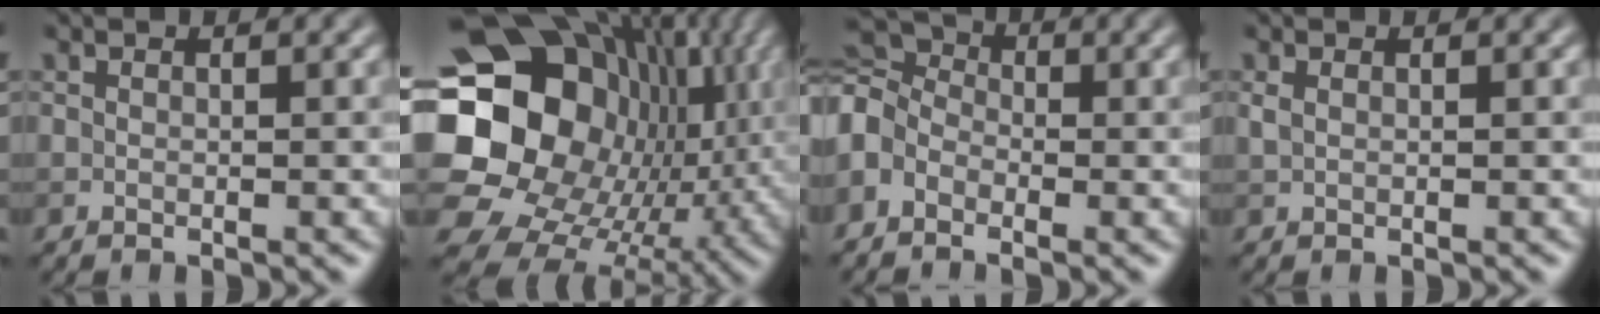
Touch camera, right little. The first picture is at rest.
{"total": 21.9, "force": [2.4, 18.4, 11.7], "torque": [-0.214, -0.021, 0.036]}
{"total": 4.7, "force": [-1.3, 3.5, 2.8], "torque": [-0.066, 0.011, -0.041]}
{"total": 0.6, "force": [0.2, 0.3, 0.5], "torque": [-0.012, 0.001, 0.005]}